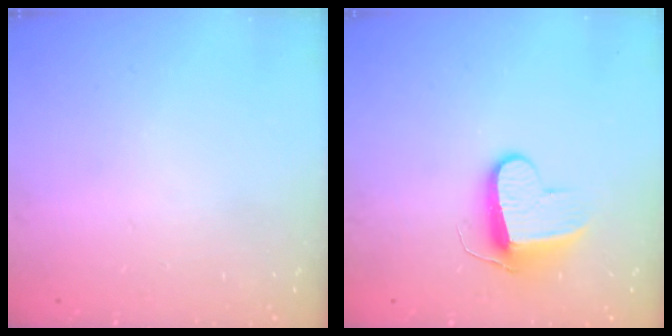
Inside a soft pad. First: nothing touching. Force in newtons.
{"total": 9.0, "press": 9.0, "slide": 0.6}